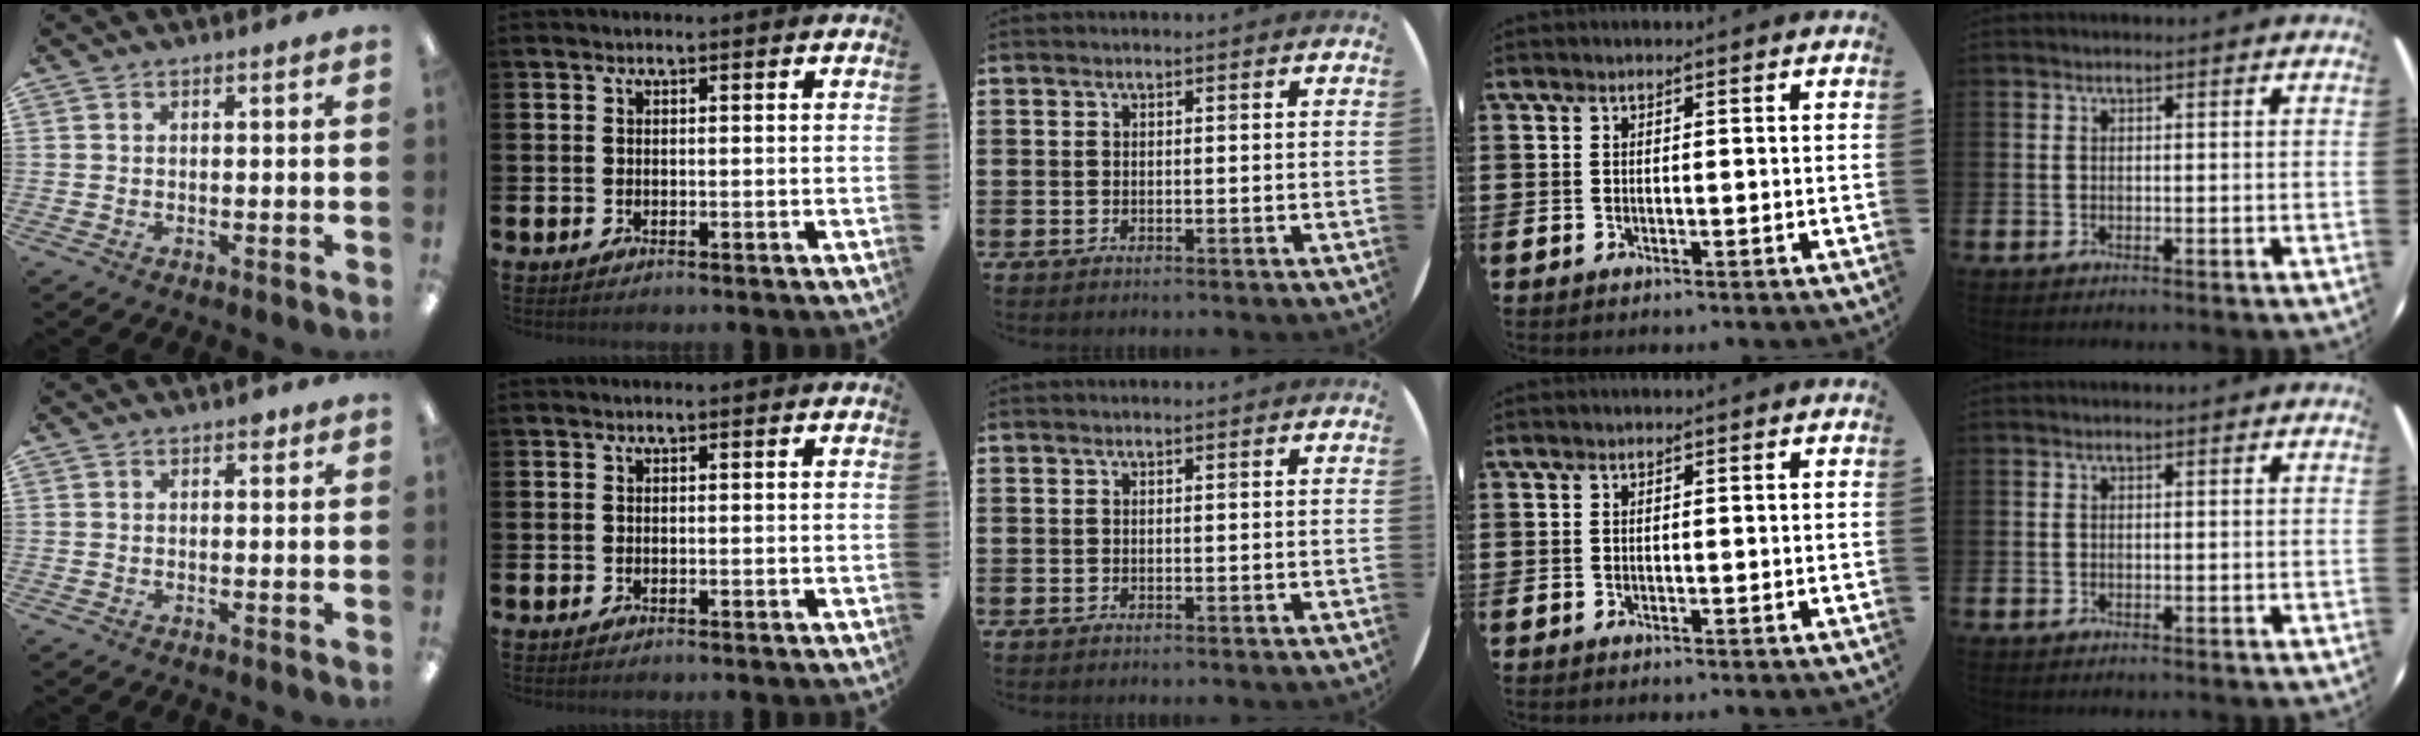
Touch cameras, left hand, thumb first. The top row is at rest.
{"thumb": {"total": 1.5, "force": [0.8, 0.9, 0.9], "torque": [-0.011, 0.000, 0.012]}}